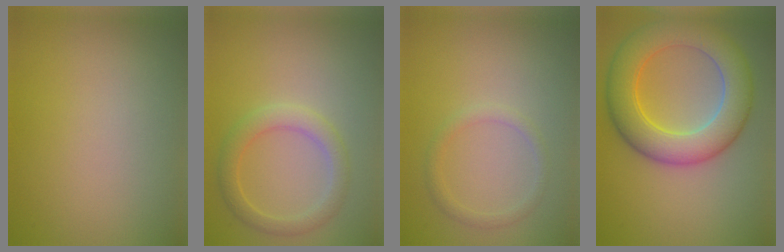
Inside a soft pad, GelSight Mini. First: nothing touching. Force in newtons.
{"total": 2.8, "press": 2.8, "slide": 0.1}
{"total": 1.3, "press": 1.3, "slide": 0.1}
{"total": 8.2, "press": 8.1, "slide": 0.1}